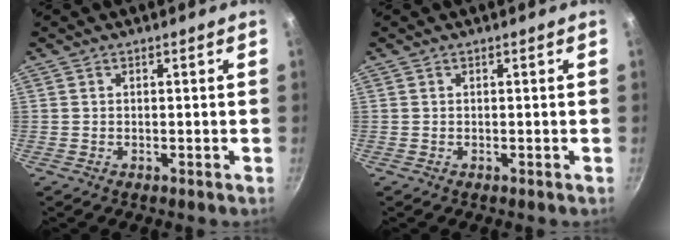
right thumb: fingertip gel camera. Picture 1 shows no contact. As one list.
[{"total": 0.0}]